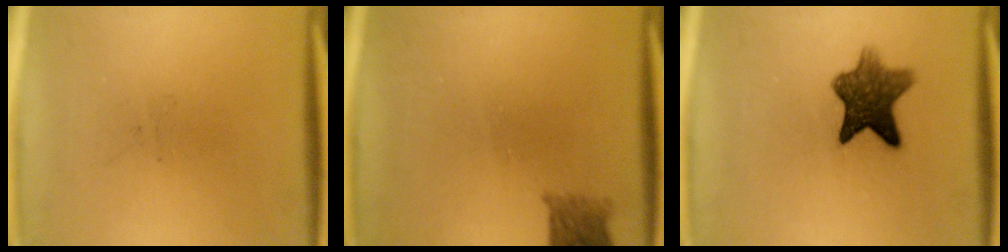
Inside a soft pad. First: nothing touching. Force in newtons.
{"total": 2.8}
{"total": 8.7}